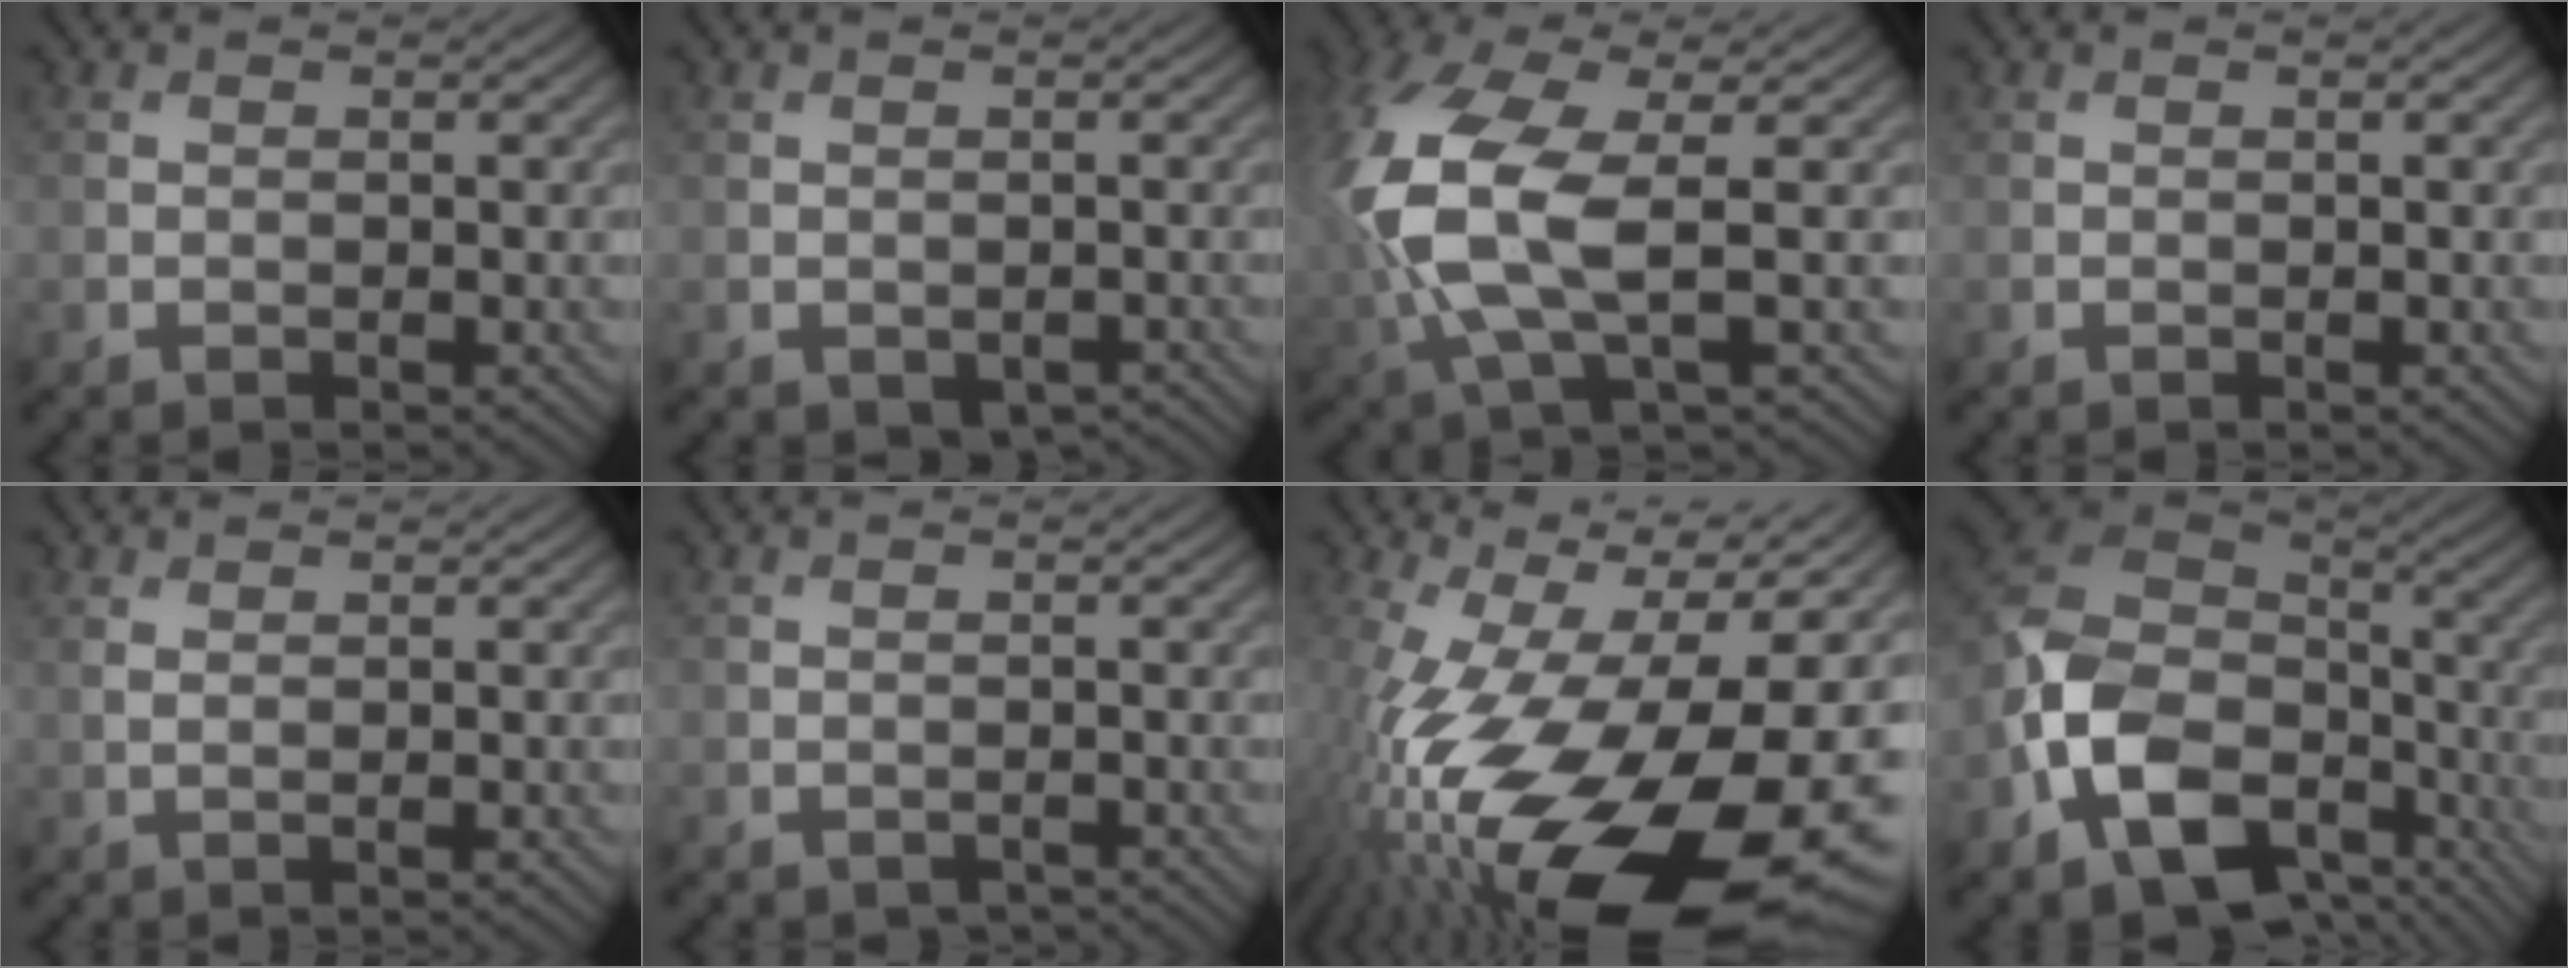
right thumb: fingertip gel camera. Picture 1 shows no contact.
{"total": 1.9, "force": [-1.1, 1.2, 1.1], "torque": [-0.019, -0.013, -0.007]}
{"total": 12.7, "force": [0.2, 6.0, 11.2], "torque": [-0.289, -0.004, 0.008]}
{"total": 0.0}
{"total": 1.1, "force": [0.7, 0.1, 0.8], "torque": [-0.022, 0.003, 0.013]}
{"total": 0.7, "force": [-0.5, 0.4, 0.2], "torque": [-0.004, -0.006, -0.008]}
{"total": 22.1, "force": [-6.3, 10.8, 18.3], "torque": [-0.350, -0.053, -0.103]}
{"total": 15.3, "force": [-6.7, 10.4, 9.0], "torque": [-0.219, -0.038, -0.128]}